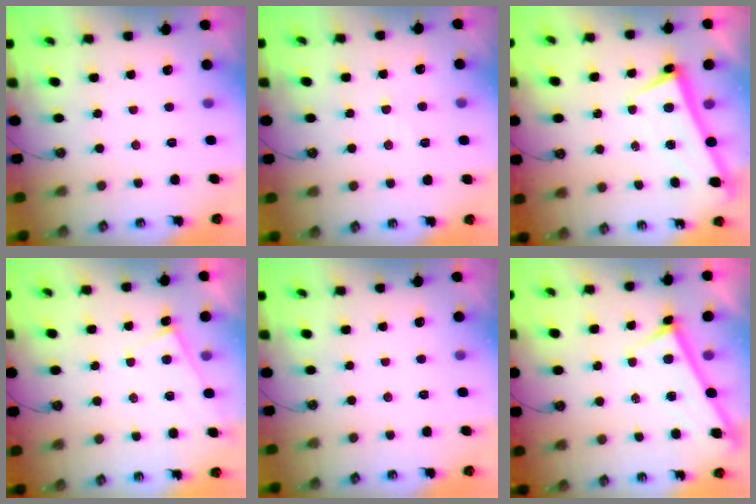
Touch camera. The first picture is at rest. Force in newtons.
{"total": 1.4, "press": 1.3, "slide": 0.4}
{"total": 2.6, "press": 2.5, "slide": 0.7}
{"total": 1.3, "press": 1.3, "slide": 0.3}
{"total": 0.0}
{"total": 3.0, "press": 2.9, "slide": 0.3}